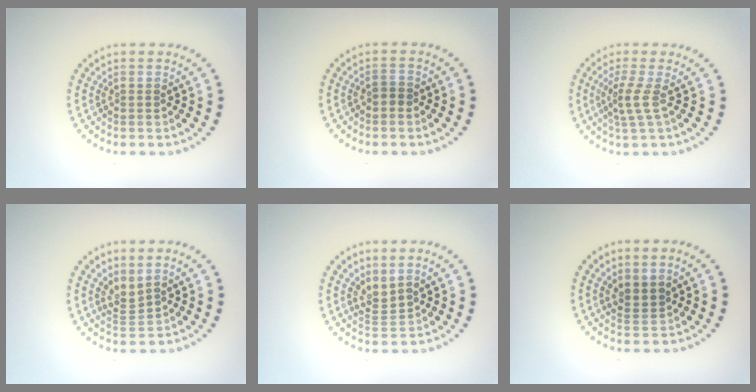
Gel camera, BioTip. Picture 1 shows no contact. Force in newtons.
{"total": 1.0, "press": 0.9, "slide": 0.4}
{"total": 2.1, "press": 1.5, "slide": 1.5}
{"total": 1.9, "press": 1.3, "slide": 1.4}
{"total": 2.3, "press": 1.5, "slide": 1.7}
{"total": 1.8, "press": 1.4, "slide": 1.1}